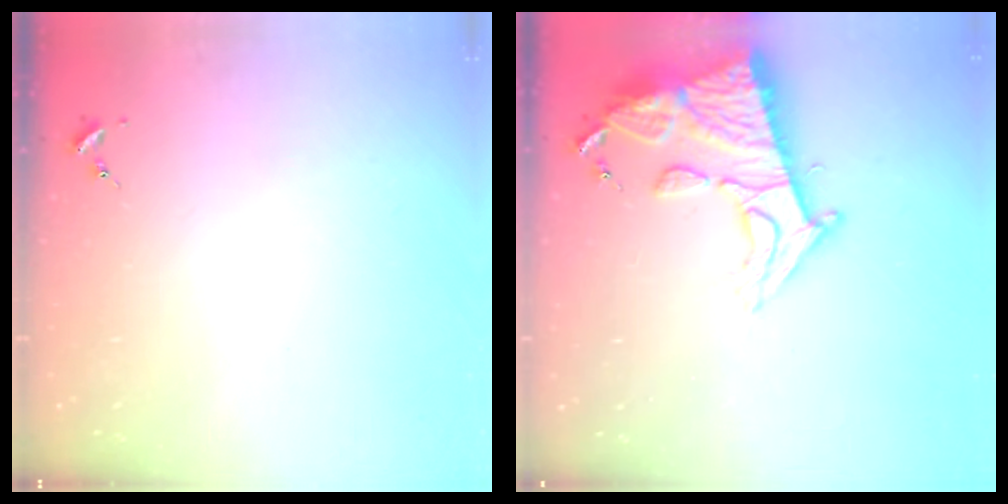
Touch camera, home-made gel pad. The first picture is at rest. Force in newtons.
{"total": 15.6, "press": 15.6, "slide": 1.3}